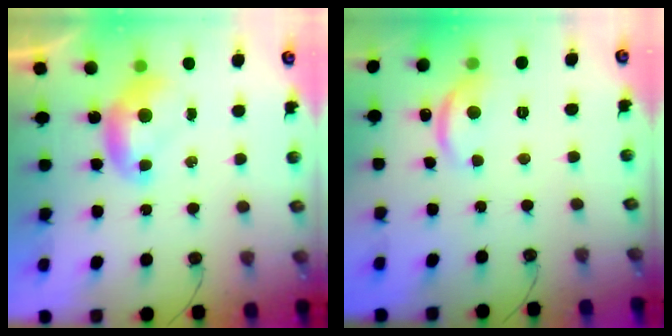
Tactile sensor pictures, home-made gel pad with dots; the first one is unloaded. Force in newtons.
{"total": 6.3, "press": 6.3, "slide": 0.6}